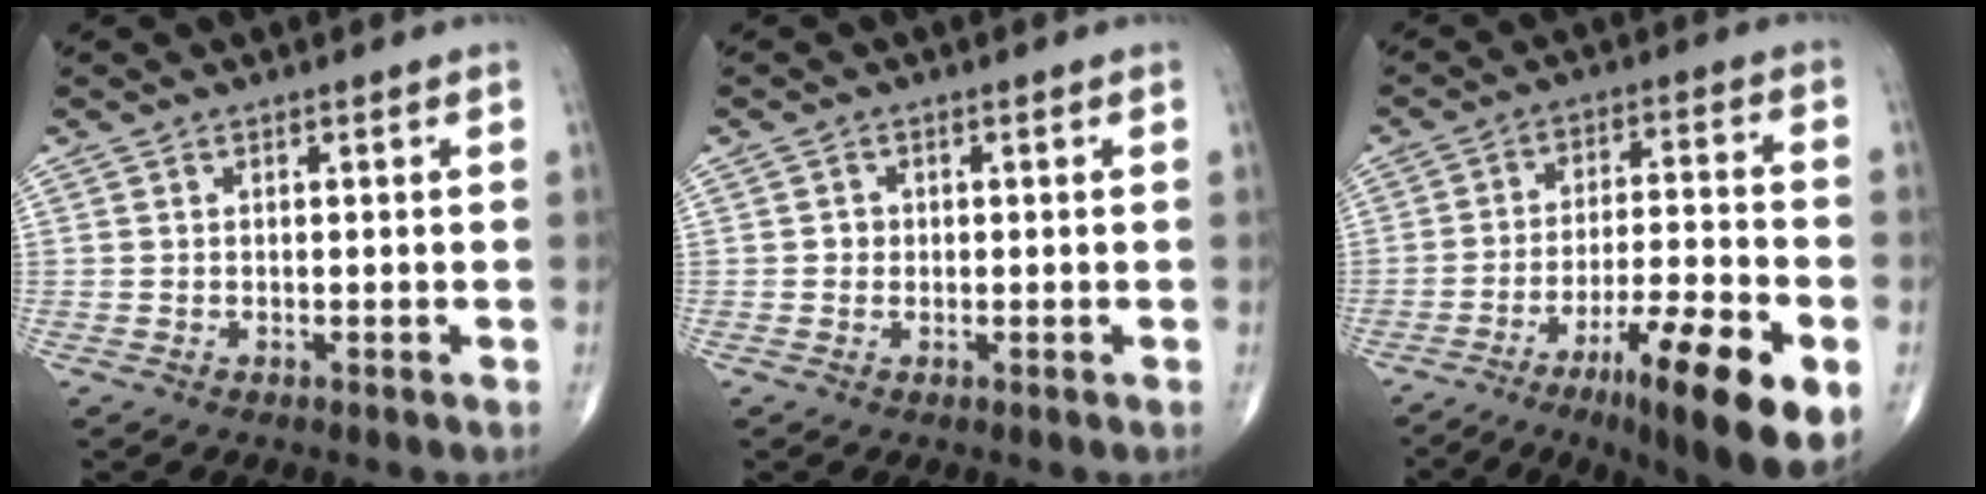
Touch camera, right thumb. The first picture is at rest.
{"total": 1.4, "force": [-0.1, 1.3, 0.4], "torque": [0.001, 0.004, -0.003]}
{"total": 18.1, "force": [-8.4, 3.6, 15.7], "torque": [-0.233, 0.033, -0.126]}